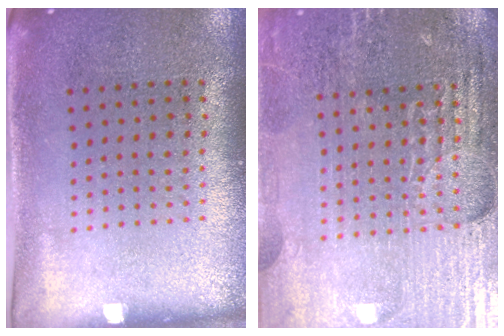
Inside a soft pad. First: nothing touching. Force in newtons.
{"total": 4.9, "press": 4.6, "slide": 1.7}